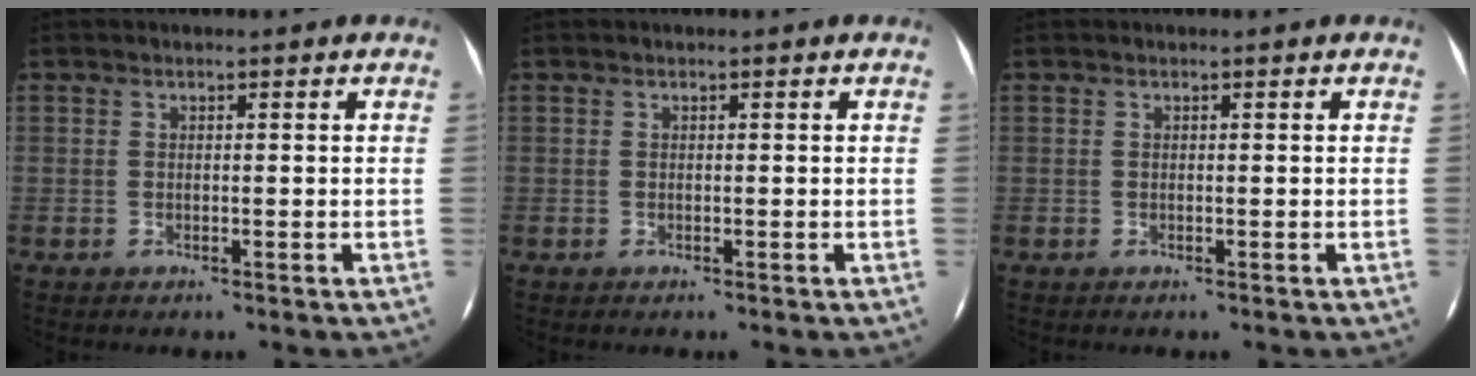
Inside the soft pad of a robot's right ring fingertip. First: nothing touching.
{"total": 0.0}
{"total": 0.0}